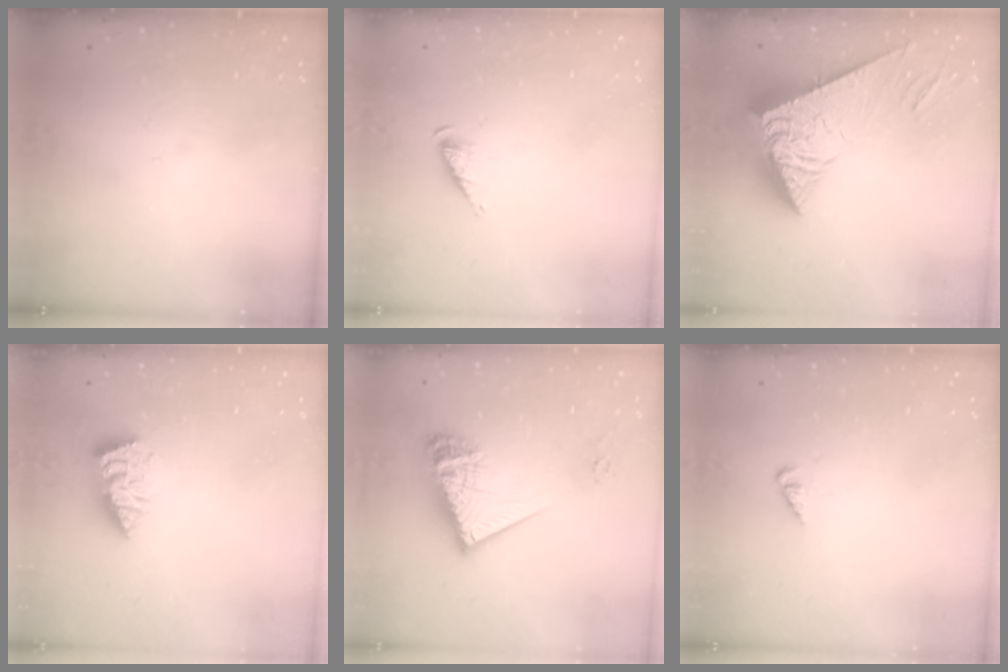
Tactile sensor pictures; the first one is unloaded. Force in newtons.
{"total": 3.1, "press": 3.1, "slide": 0.5}
{"total": 11.8, "press": 11.7, "slide": 1.5}
{"total": 2.6, "press": 2.6, "slide": 0.1}
{"total": 17.6, "press": 17.5, "slide": 1.5}
{"total": 1.8, "press": 1.8, "slide": 0.3}